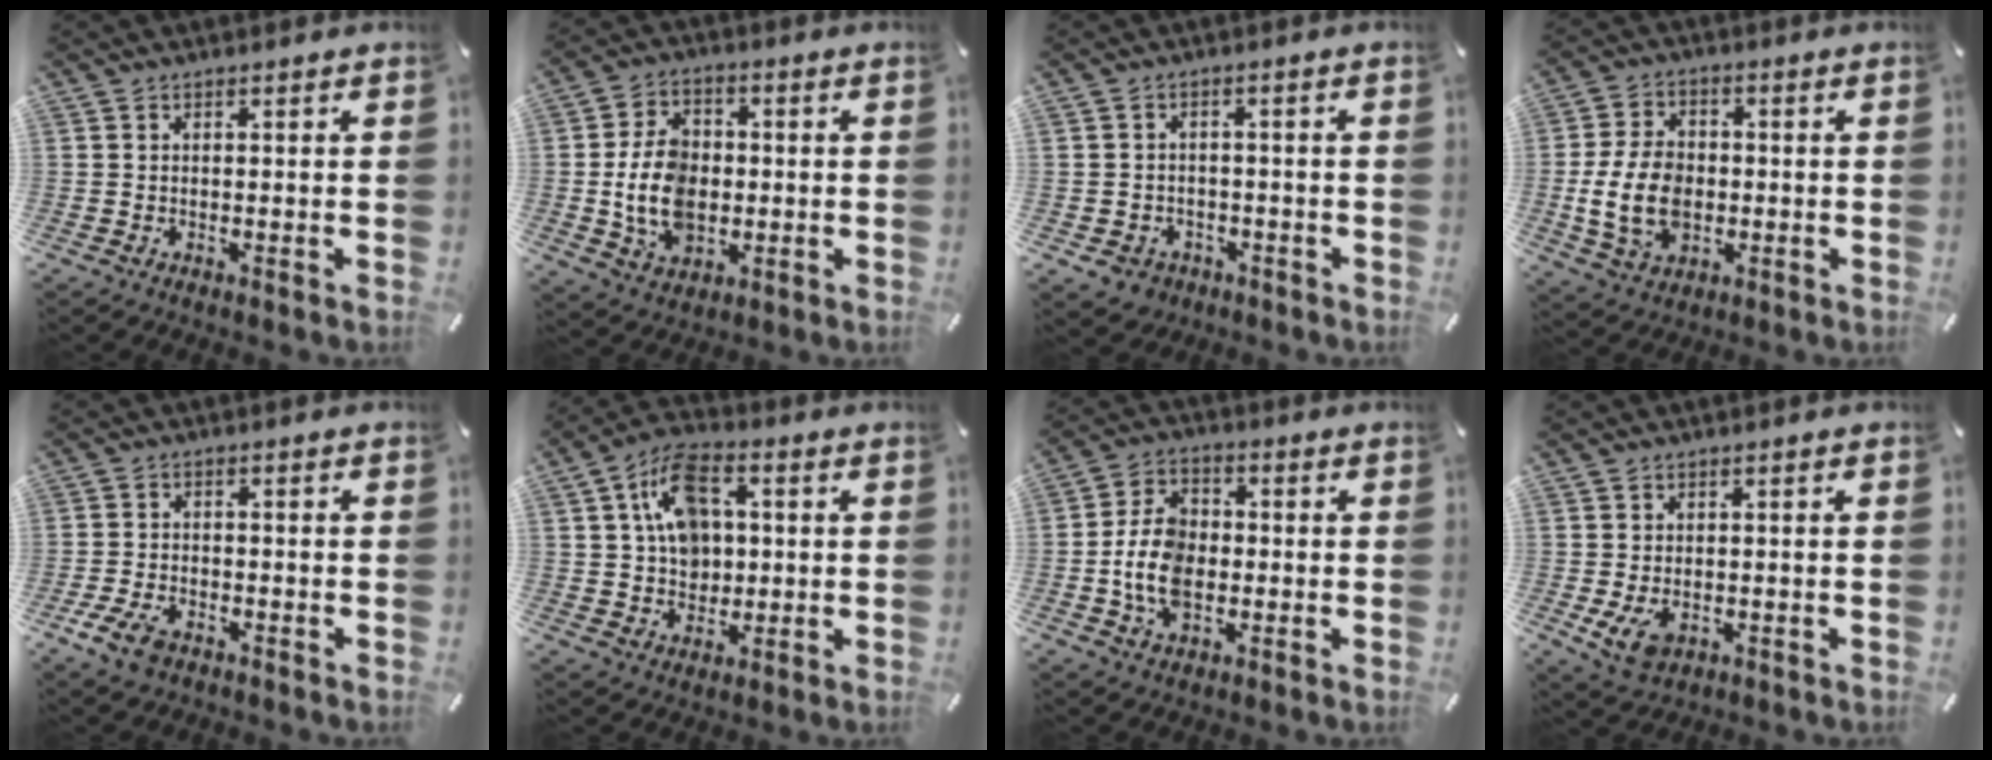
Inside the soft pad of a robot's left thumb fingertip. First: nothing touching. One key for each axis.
{"total": 12.2, "fx": -0.8, "fy": 9.2, "fz": 8.0, "tx": -0.168, "ty": 0.012, "tz": -0.014}
{"total": 4.4, "fx": -2.1, "fy": 3.7, "fz": 1.2, "tx": -0.026, "ty": 0.014, "tz": -0.038}
{"total": 12.6, "fx": -1.6, "fy": 9.2, "fz": 8.5, "tx": -0.181, "ty": 0.002, "tz": -0.027}
{"total": 5.9, "fx": -3.4, "fy": 3.3, "fz": 3.5, "tx": -0.092, "ty": 0.009, "tz": -0.071}
{"total": 11.3, "fx": 2.6, "fy": 8.7, "fz": 6.7, "tx": -0.122, "ty": 0.006, "tz": 0.049}
{"total": 10.7, "fx": -1.8, "fy": 7.7, "fz": 7.1, "tx": -0.162, "ty": 0.013, "tz": -0.031}
{"total": 4.5, "fx": -1.3, "fy": 3.2, "fz": 2.9, "tx": -0.060, "ty": -0.003, "tz": -0.026}